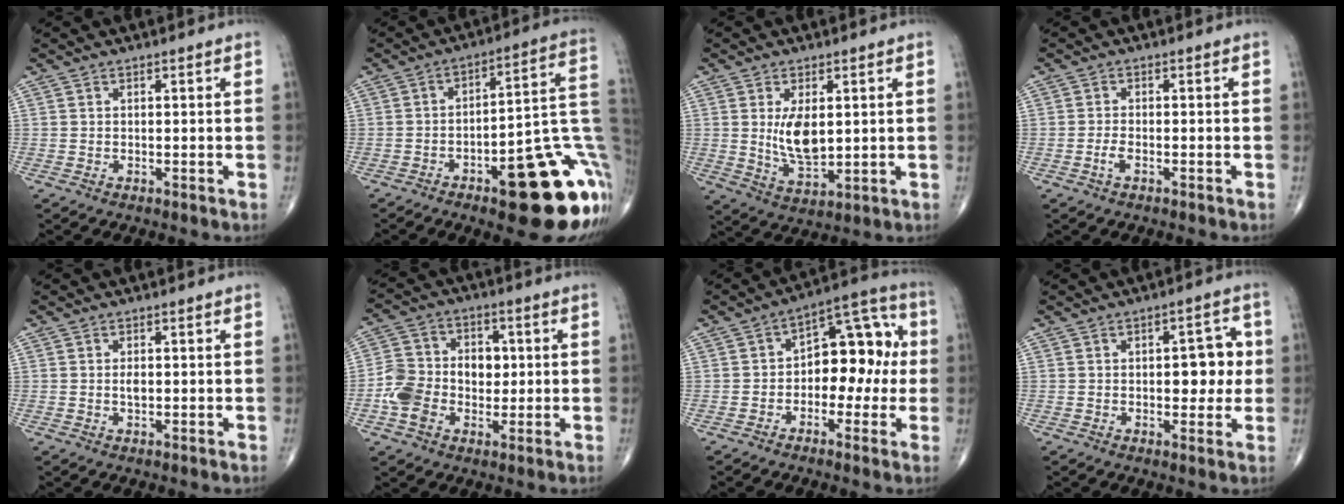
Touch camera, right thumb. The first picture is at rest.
{"total": 23.5, "force": [-7.5, 7.6, 20.9], "torque": [-0.194, 0.043, -0.090]}
{"total": 8.0, "force": [1.2, 4.0, 6.8], "torque": [-0.113, -0.022, 0.034]}
{"total": 1.8, "force": [-0.9, 0.6, 1.4], "torque": [-0.032, 0.006, -0.019]}
{"total": 1.5, "force": [0.0, 0.8, 1.3], "torque": [-0.023, -0.001, 0.000]}
{"total": 11.7, "force": [-1.0, 8.9, 7.5], "torque": [-0.109, 0.030, -0.022]}
{"total": 12.8, "force": [-0.4, 7.9, 10.1], "torque": [-0.093, 0.044, -0.018]}
{"total": 7.7, "force": [0.5, 4.1, 6.5], "torque": [-0.050, 0.006, 0.008]}